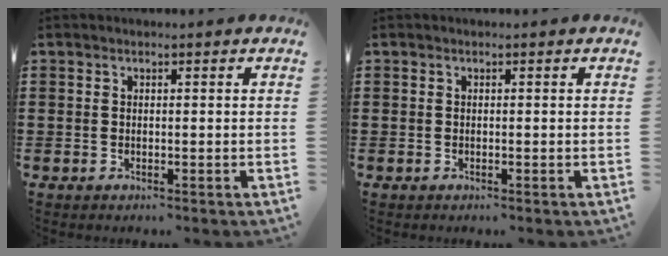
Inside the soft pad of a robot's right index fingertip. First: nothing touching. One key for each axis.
{"total": 0.0}